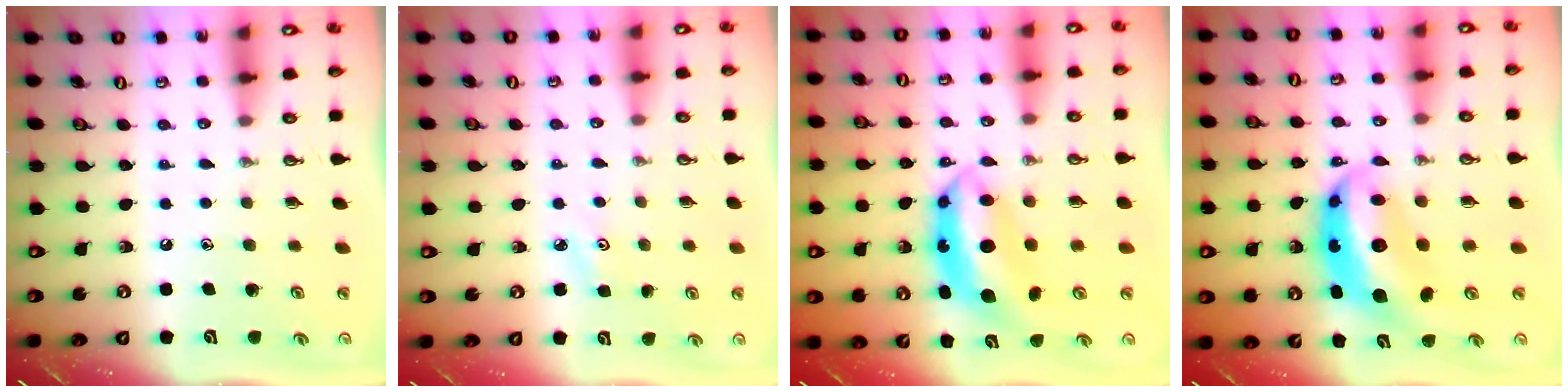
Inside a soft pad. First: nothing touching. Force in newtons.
{"total": 2.6, "press": 2.6, "slide": 0.3}
{"total": 8.7, "press": 8.7, "slide": 0.7}
{"total": 10.9, "press": 10.9, "slide": 1.2}